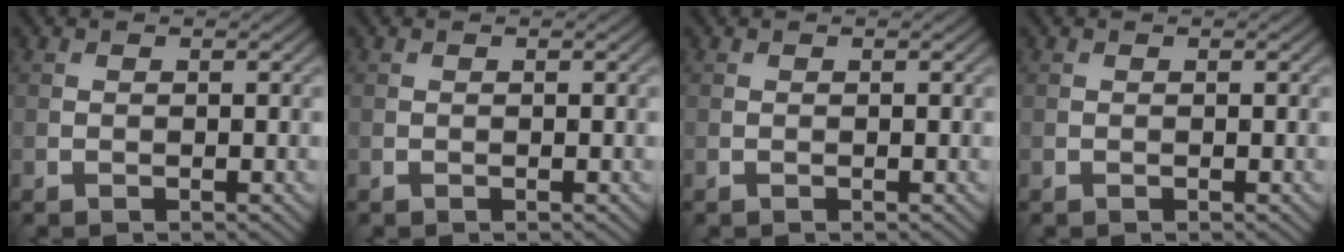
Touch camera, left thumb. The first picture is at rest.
{"total": 0.0}
{"total": 0.0}
{"total": 0.0}